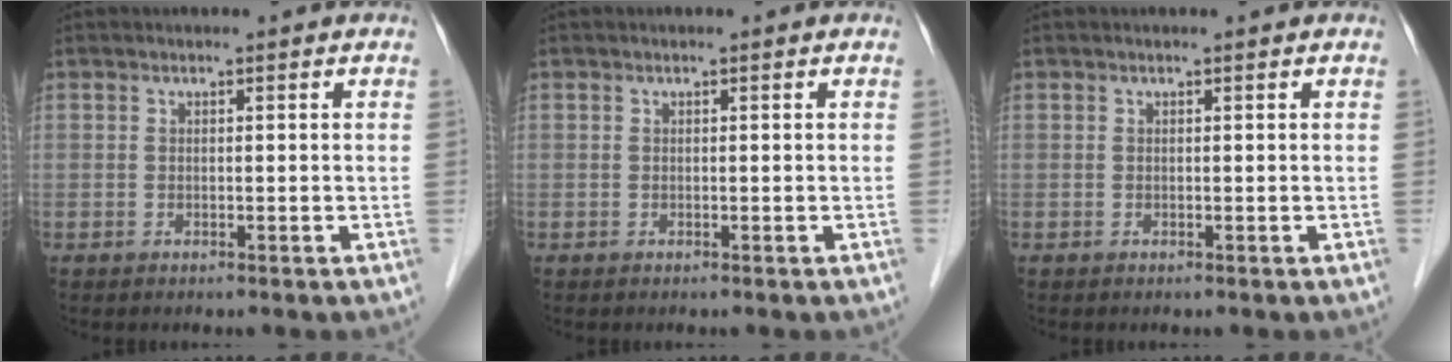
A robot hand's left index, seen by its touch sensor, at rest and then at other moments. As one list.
[{"total": 0.0}, {"total": 0.0}]